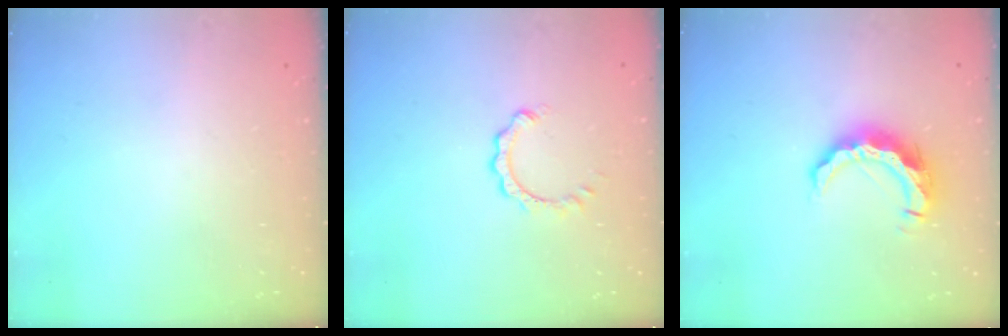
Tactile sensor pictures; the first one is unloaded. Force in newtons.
{"total": 1.9, "press": 1.9, "slide": 0.2}
{"total": 11.0, "press": 10.9, "slide": 0.9}